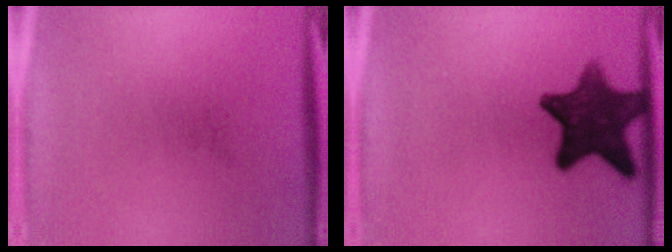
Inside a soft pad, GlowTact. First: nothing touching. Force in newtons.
{"total": 12.0}